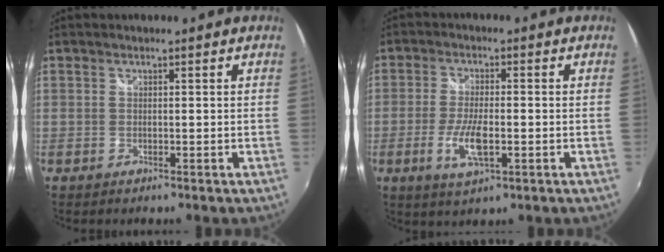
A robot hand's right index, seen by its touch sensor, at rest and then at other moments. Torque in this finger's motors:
{"motor_torque": [0.98, -0.24, 0.57, 0.08]}